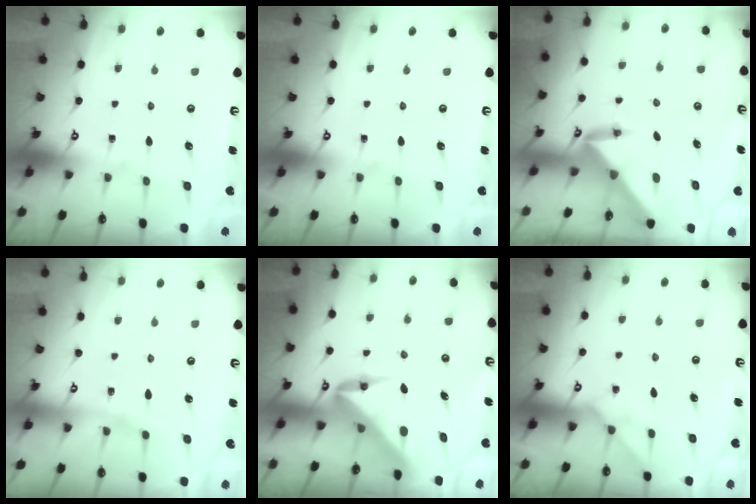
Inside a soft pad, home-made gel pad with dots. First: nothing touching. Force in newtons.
{"total": 0.0}
{"total": 3.5, "press": 3.5, "slide": 0.2}
{"total": 3.0, "press": 2.9, "slide": 0.6}
{"total": 5.9, "press": 5.8, "slide": 0.5}
{"total": 4.7, "press": 4.7, "slide": 0.7}